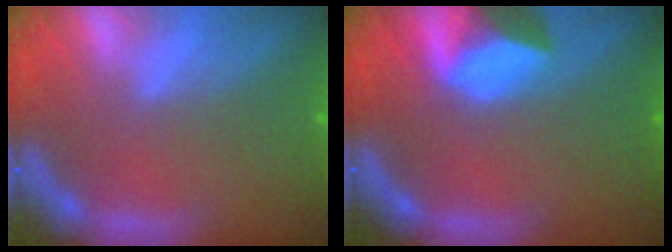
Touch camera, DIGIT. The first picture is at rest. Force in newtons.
{"total": 4.9}